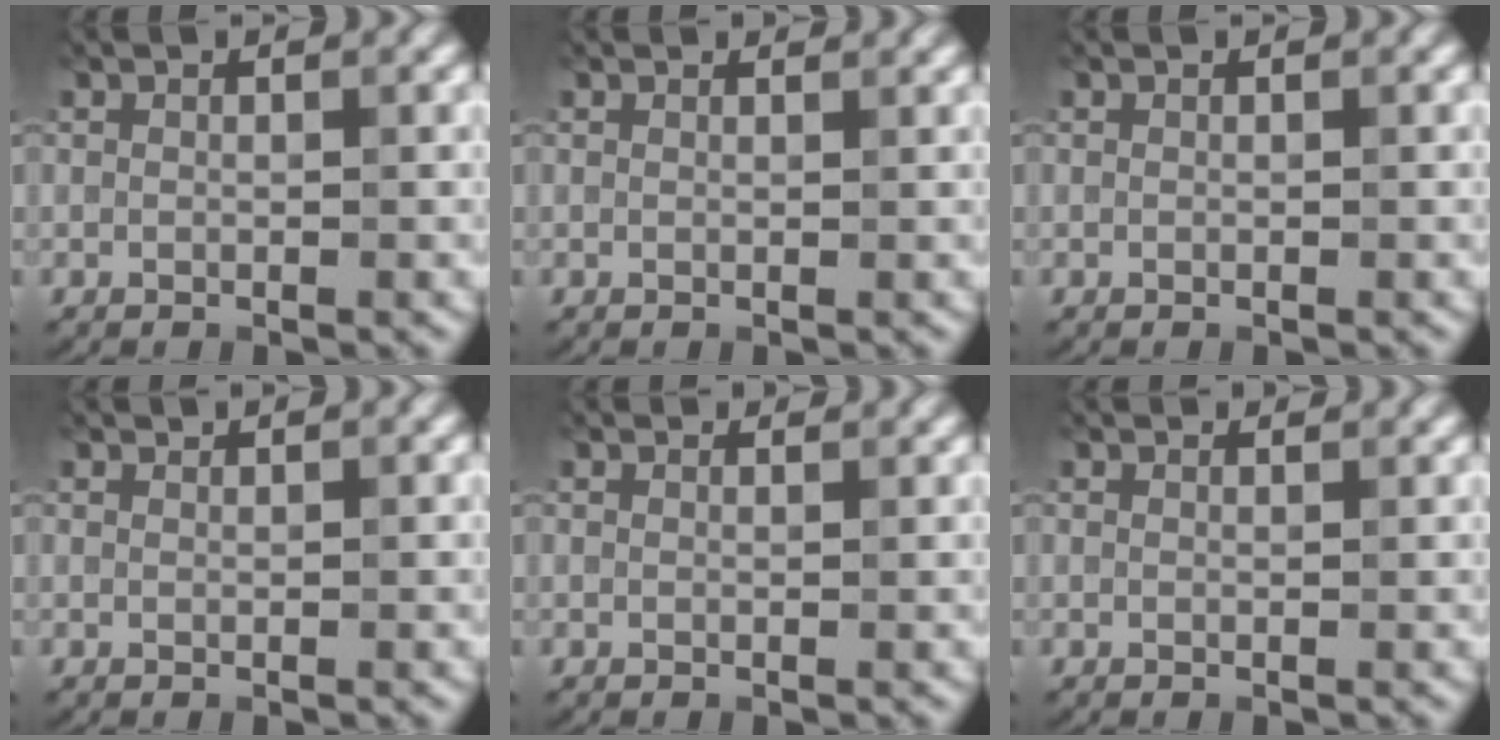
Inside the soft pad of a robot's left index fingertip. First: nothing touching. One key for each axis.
{"total": 1.5, "fx": 1.5, "fy": 0.1, "fz": 0.3, "tx": -0.014, "ty": -0.001, "tz": 0.015}
{"total": 0.0}
{"total": 0.5, "fx": 0.5, "fy": 0.0, "fz": 0.0, "tx": 0.001, "ty": -0.003, "tz": 0.012}
{"total": 2.1, "fx": 2.0, "fy": 0.2, "fz": 0.4, "tx": -0.018, "ty": 0.001, "tz": 0.022}
{"total": 1.9, "fx": 1.8, "fy": 0.2, "fz": 0.4, "tx": -0.018, "ty": 0.002, "tz": 0.019}